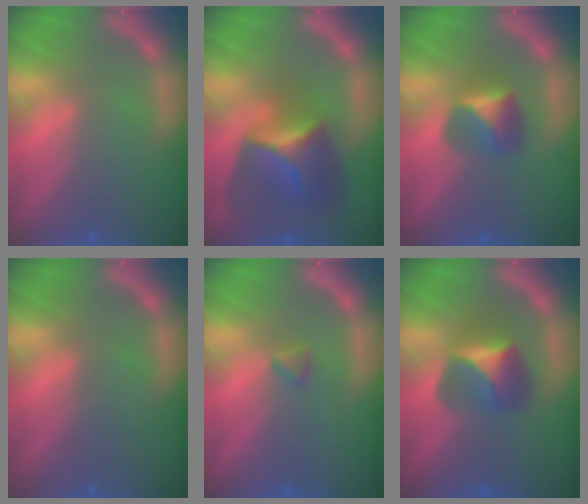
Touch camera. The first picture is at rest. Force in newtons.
{"total": 6.9}
{"total": 3.4}
{"total": 0.0}
{"total": 0.9}
{"total": 4.4}